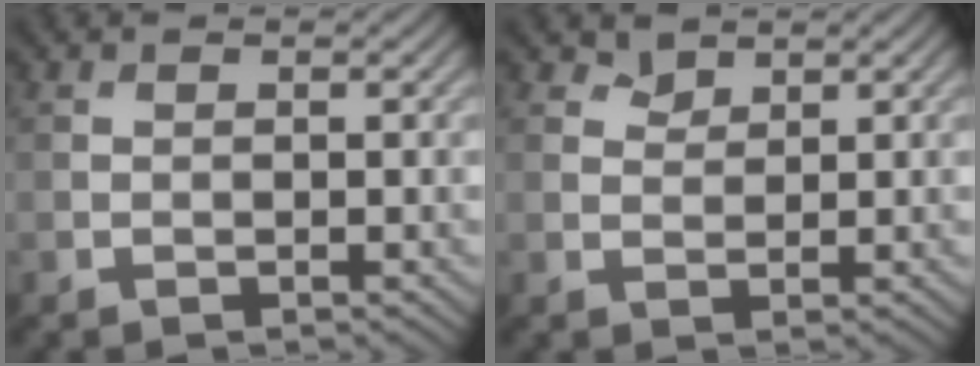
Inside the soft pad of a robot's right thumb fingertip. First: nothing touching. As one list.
[{"total": 1.5, "force": [1.3, 0.7, 0.3], "torque": [-0.005, -0.004, 0.028]}]